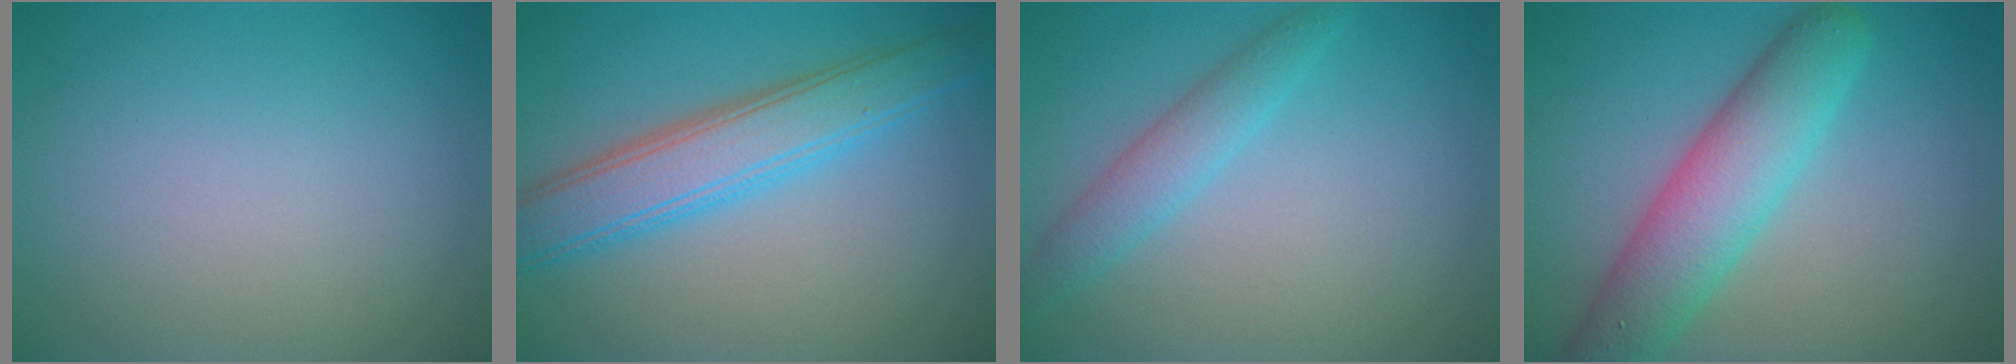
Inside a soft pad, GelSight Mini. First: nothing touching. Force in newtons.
{"total": 5.5, "press": 5.5, "slide": 0.0}
{"total": 2.6, "press": 2.6, "slide": 0.0}
{"total": 6.5, "press": 6.5, "slide": 0.1}